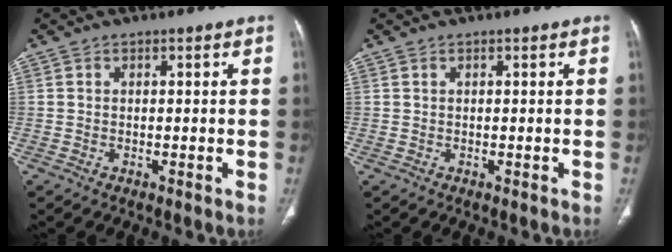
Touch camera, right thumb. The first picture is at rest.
{"total": 0.0}